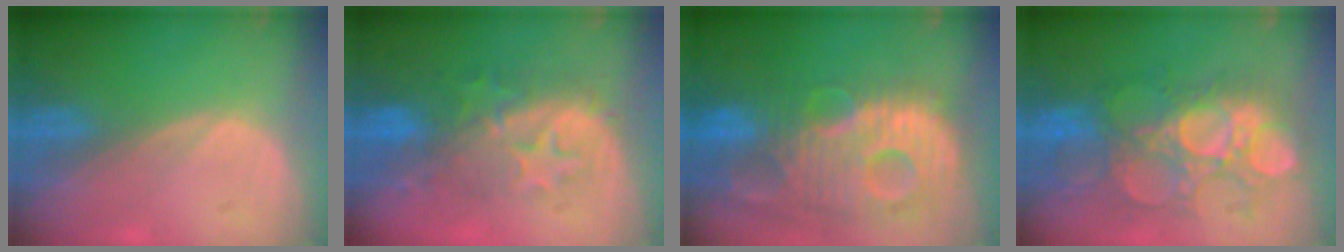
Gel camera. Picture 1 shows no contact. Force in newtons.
{"total": 8.4, "press": 8.3, "slide": 1.3}
{"total": 13.9, "press": 12.0, "slide": 7.0}
{"total": 10.4, "press": 10.3, "slide": 1.6}